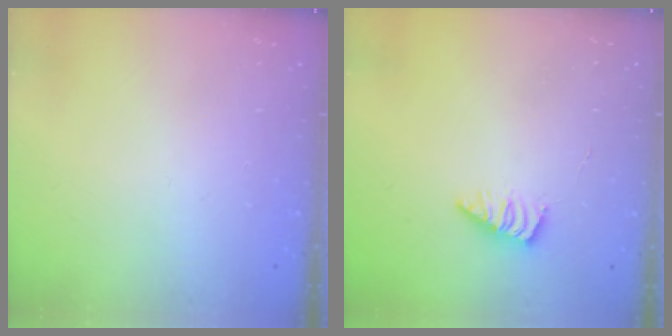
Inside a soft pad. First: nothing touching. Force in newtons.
{"total": 1.5, "press": 1.4, "slide": 0.4}